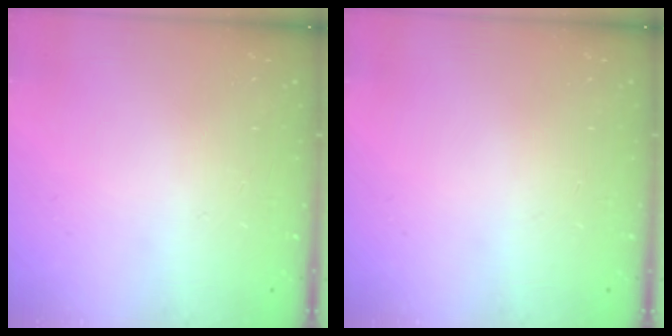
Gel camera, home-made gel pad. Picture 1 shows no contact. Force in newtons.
{"total": 0.0}